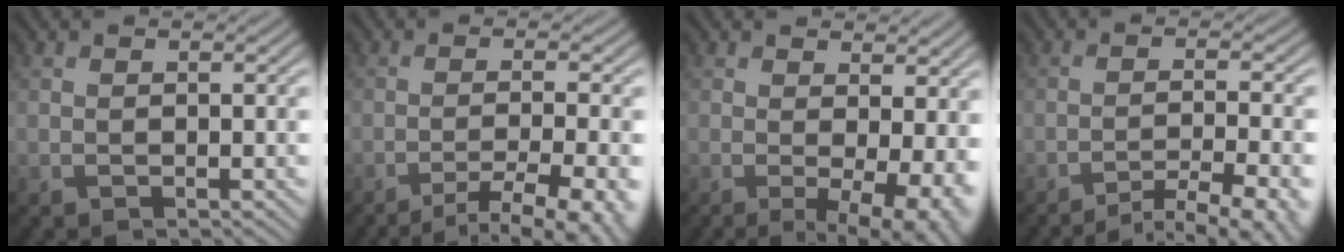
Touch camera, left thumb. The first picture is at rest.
{"total": 8.0, "force": [-5.5, 1.3, 5.7], "torque": [-0.086, -0.004, -0.074]}
{"total": 7.6, "force": [-0.2, 2.6, 7.1], "torque": [-0.094, -0.006, 0.002]}
{"total": 9.3, "force": [-7.5, 1.5, 5.3], "torque": [-0.080, 0.002, -0.092]}